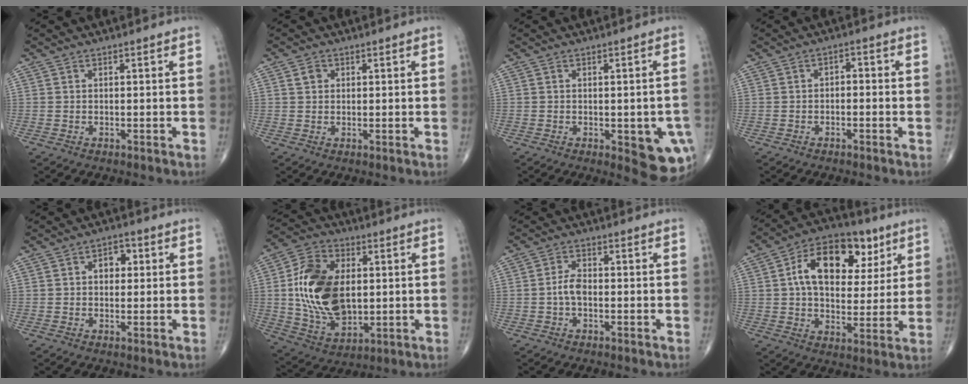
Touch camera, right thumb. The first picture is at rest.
{"total": 1.9, "force": [0.7, 1.6, 0.8], "torque": [-0.008, 0.001, 0.011]}
{"total": 9.6, "force": [-2.7, 3.8, 8.4], "torque": [-0.075, -0.005, -0.024]}
{"total": 1.8, "force": [-0.7, 1.2, 1.2], "torque": [-0.007, 0.012, -0.019]}
{"total": 4.1, "force": [0.7, 2.9, 2.8], "torque": [-0.021, 0.010, 0.005]}
{"total": 18.9, "force": [1.4, 11.9, 14.6], "torque": [-0.252, -0.006, 0.034]}
{"total": 3.1, "force": [-0.7, 1.7, 2.5], "torque": [-0.048, 0.010, -0.018]}
{"total": 17.4, "force": [5.8, 10.7, 12.5], "torque": [-0.164, 0.005, 0.089]}